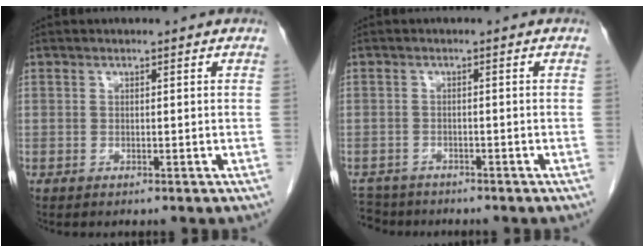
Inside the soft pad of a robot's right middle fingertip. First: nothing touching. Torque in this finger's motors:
{"motor_torque": [0.71, -0.83, 0.58, 0.10]}